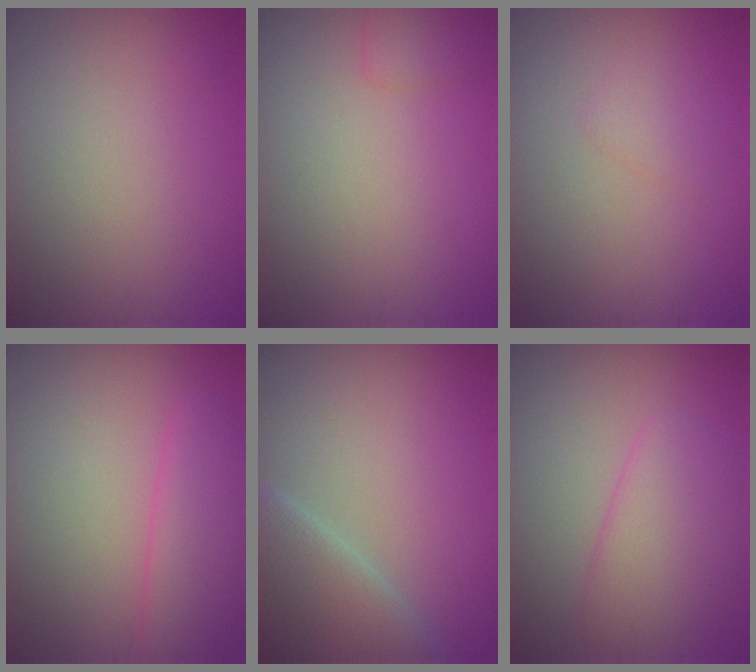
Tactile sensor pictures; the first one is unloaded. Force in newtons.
{"total": 1.3, "press": 1.3, "slide": 0.0}
{"total": 1.2, "press": 1.1, "slide": 0.1}
{"total": 5.2, "press": 5.2, "slide": 0.3}
{"total": 5.7, "press": 5.7, "slide": 0.6}
{"total": 3.9, "press": 3.9, "slide": 0.3}